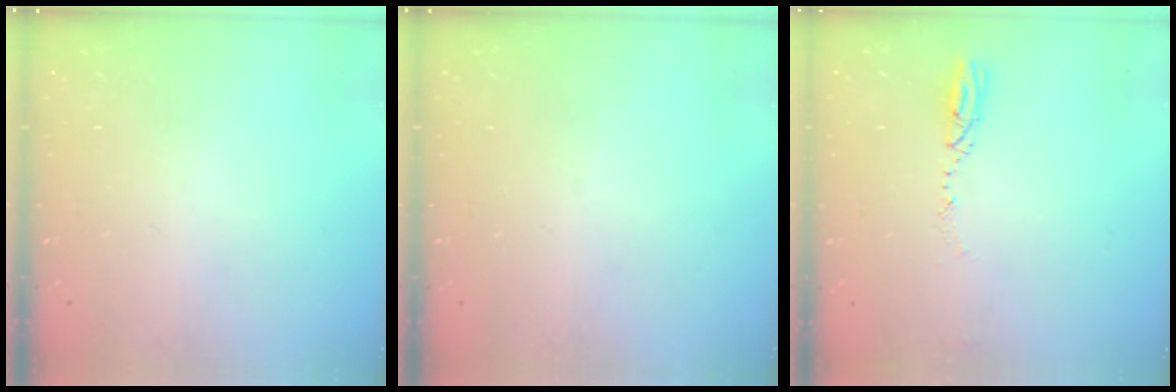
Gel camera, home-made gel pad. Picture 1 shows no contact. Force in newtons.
{"total": 0.0}
{"total": 3.3, "press": 3.2, "slide": 0.8}